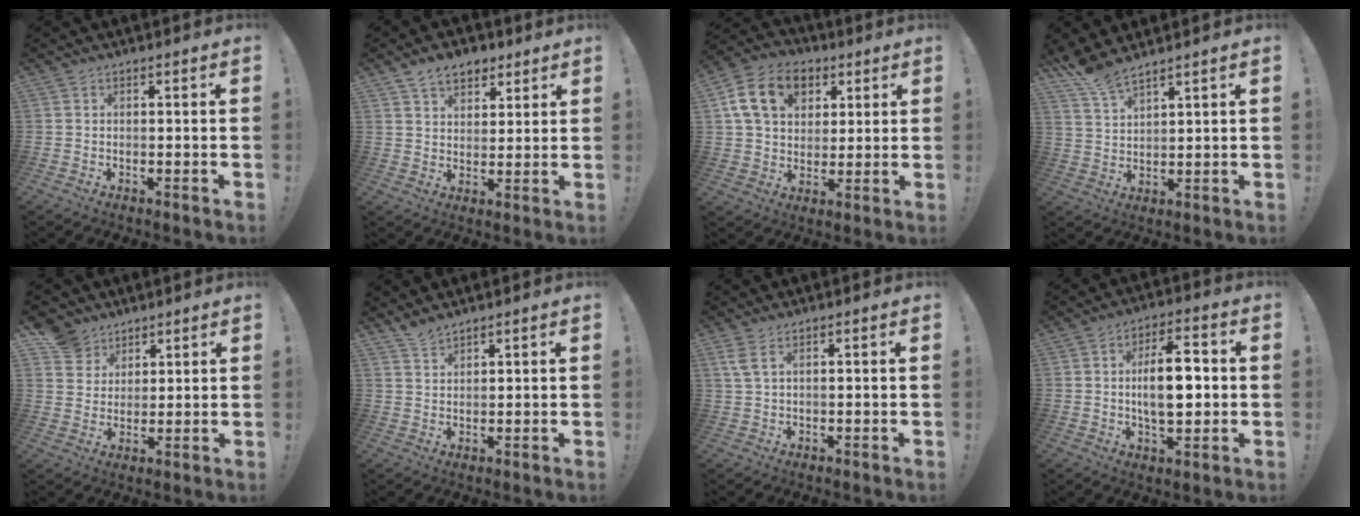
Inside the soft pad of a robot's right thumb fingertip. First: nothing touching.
{"total": 8.1, "force": [5.3, 5.3, 3.1], "torque": [-0.046, -0.019, 0.100]}
{"total": 16.2, "force": [6.2, 11.9, 9.0], "torque": [-0.138, -0.013, 0.121]}
{"total": 6.8, "force": [6.1, 0.8, 2.9], "torque": [-0.070, -0.033, 0.115]}
{"total": 8.0, "force": [5.3, 6.0, 0.9], "torque": [-0.019, -0.039, 0.106]}
{"total": 3.3, "force": [3.0, 0.7, 1.3], "torque": [-0.026, -0.019, 0.056]}
{"total": 2.7, "force": [1.3, 0.7, 2.2], "torque": [-0.053, 0.002, 0.027]}
{"total": 12.6, "force": [0.1, 6.1, 11.0], "torque": [-0.185, 0.005, -0.004]}